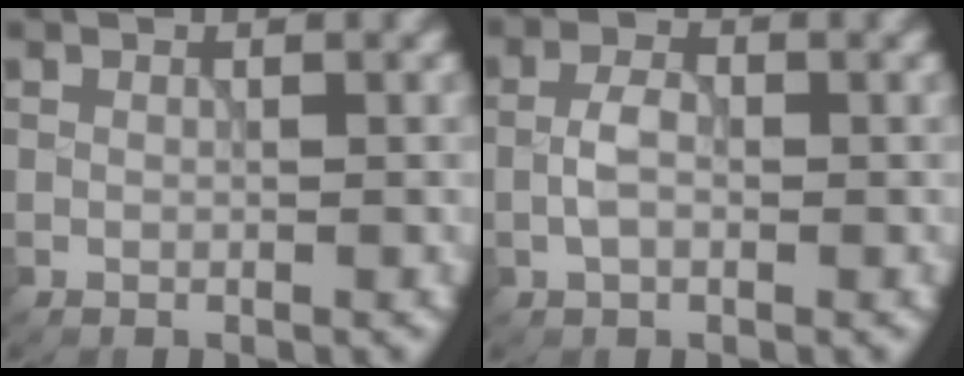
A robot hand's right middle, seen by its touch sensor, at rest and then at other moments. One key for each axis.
{"total": 2.3, "fx": -0.6, "fy": 1.3, "fz": 1.9, "tx": -0.038, "ty": 0.007, "tz": -0.018}